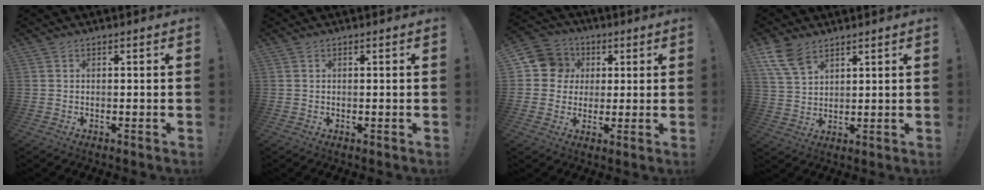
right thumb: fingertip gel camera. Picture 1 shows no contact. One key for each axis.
{"total": 0.0}
{"total": 10.5, "fx": 1.9, "fy": 9.9, "fz": 2.9, "tx": -0.029, "ty": 0.002, "tz": 0.042}
{"total": 8.7, "fx": 5.7, "fy": 4.9, "fz": 4.4, "tx": -0.089, "ty": -0.020, "tz": 0.116}